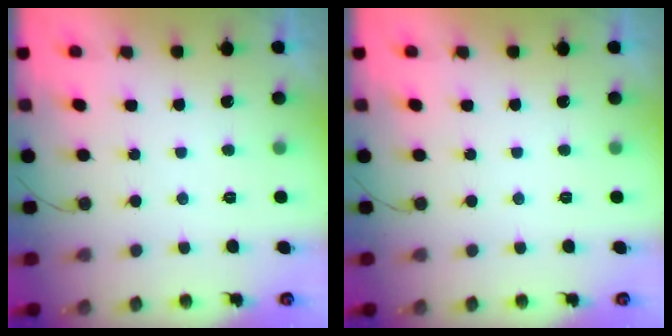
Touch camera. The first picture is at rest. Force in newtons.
{"total": 0.0}